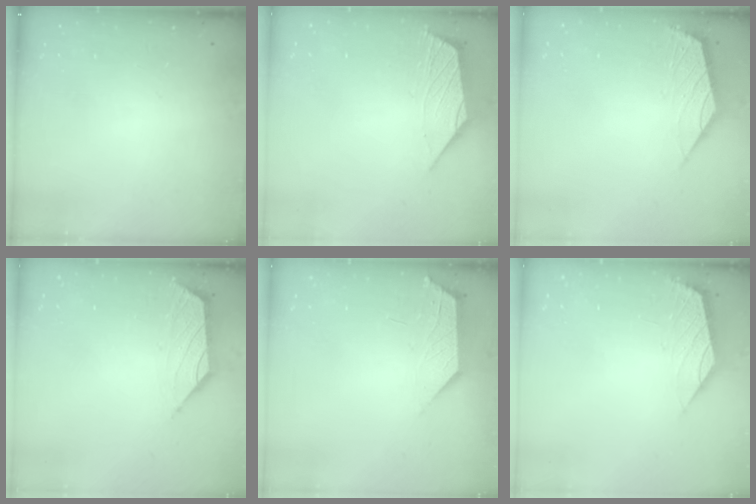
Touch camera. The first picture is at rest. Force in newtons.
{"total": 2.9, "press": 2.8, "slide": 0.5}
{"total": 2.1, "press": 2.0, "slide": 0.7}
{"total": 1.5, "press": 1.4, "slide": 0.6}
{"total": 1.8, "press": 1.7, "slide": 0.3}
{"total": 0.9, "press": 0.9, "slide": 0.3}